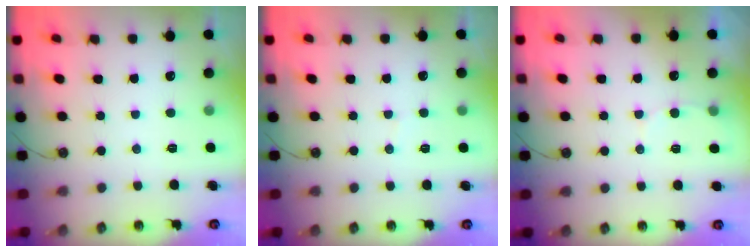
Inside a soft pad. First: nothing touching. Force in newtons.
{"total": 3.0, "press": 3.0, "slide": 0.2}
{"total": 4.4, "press": 4.4, "slide": 0.5}